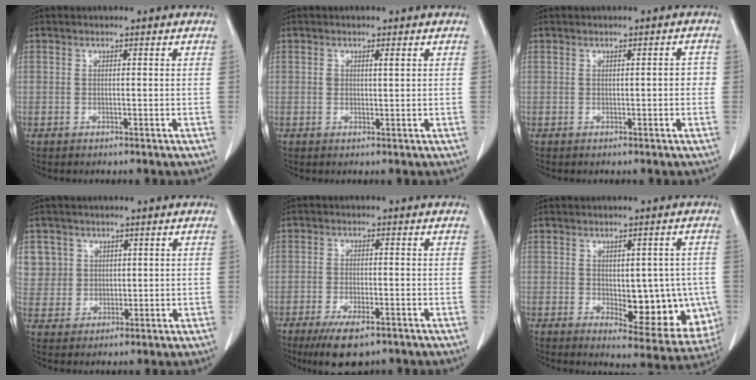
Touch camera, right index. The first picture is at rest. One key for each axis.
{"total": 0.9, "fx": 0.5, "fy": 0.4, "fz": 0.6, "tx": -0.014, "ty": 0.004, "tz": 0.011}
{"total": 1.5, "fx": -0.2, "fy": 0.5, "fz": 1.3, "tx": -0.012, "ty": 0.004, "tz": -0.003}
{"total": 6.3, "fx": 2.7, "fy": 5.7, "fz": 0.0, "tx": 0.008, "ty": 0.010, "tz": 0.062}
{"total": 6.9, "fx": -4.6, "fy": 2.1, "fz": 4.7, "tx": -0.081, "ty": -0.012, "tz": -0.071}
{"total": 14.4, "fx": -2.3, "fy": 6.0, "fz": 12.9, "tx": -0.128, "ty": 0.004, "tz": -0.007}